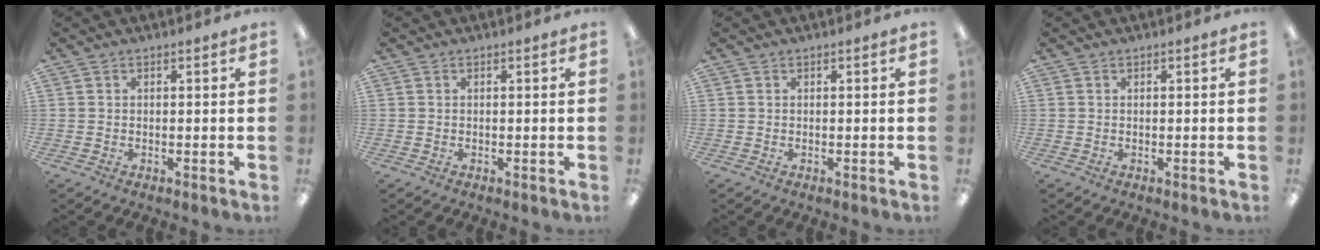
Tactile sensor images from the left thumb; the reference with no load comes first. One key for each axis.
{"total": 0.0}
{"total": 0.0}
{"total": 0.0}